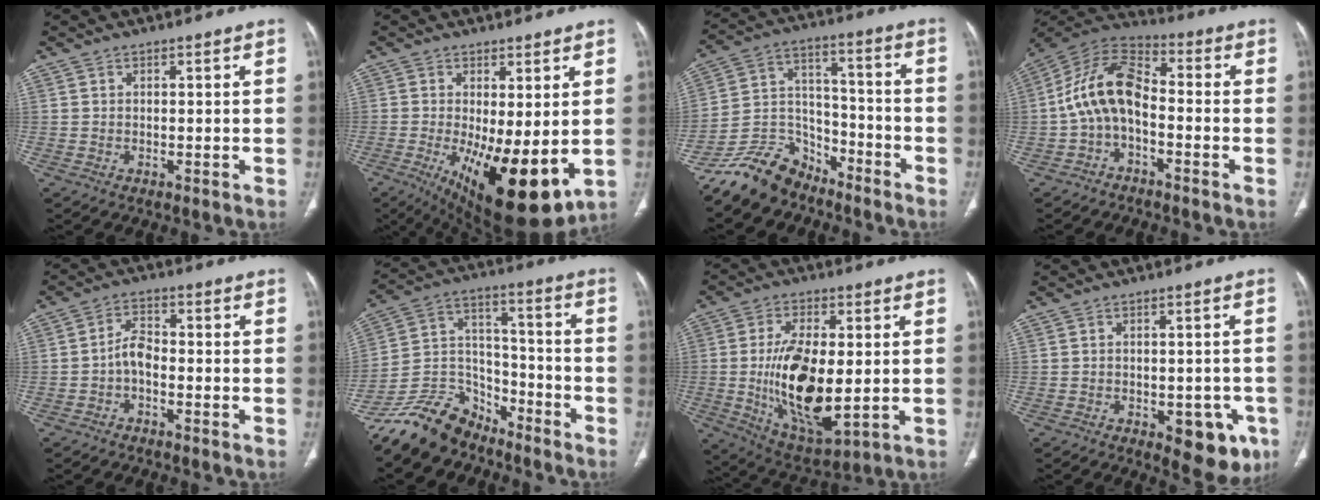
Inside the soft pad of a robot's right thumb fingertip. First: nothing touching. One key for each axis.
{"total": 15.6, "fx": -2.8, "fy": 5.5, "fz": 14.3, "tx": -0.220, "ty": -0.032, "tz": -0.021}
{"total": 12.3, "fx": -10.2, "fy": 6.6, "fz": 2.3, "tx": -0.022, "ty": 0.096, "tz": -0.192}
{"total": 12.0, "fx": -2.1, "fy": 7.0, "fz": 9.6, "tx": -0.177, "ty": 0.054, "tz": -0.052}
{"total": 4.0, "fx": -1.5, "fy": 2.2, "fz": 3.1, "tx": -0.051, "ty": 0.025, "tz": -0.035}
{"total": 13.9, "fx": -11.6, "fy": 7.1, "fz": 2.9, "tx": -0.033, "ty": 0.099, "tz": -0.217}
{"total": 17.8, "fx": -1.0, "fy": 8.1, "fz": 15.8, "tx": -0.280, "ty": -0.019, "tz": -0.003}
{"total": 9.6, "fx": -4.2, "fy": 4.9, "fz": 7.1, "tx": -0.049, "ty": 0.010, "tz": -0.045}